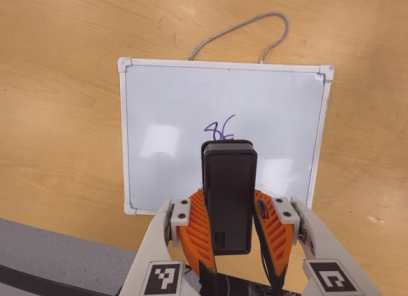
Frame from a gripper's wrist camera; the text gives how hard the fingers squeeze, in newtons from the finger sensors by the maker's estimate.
{"total": 8.1, "left": 6.5, "right": 9.7}